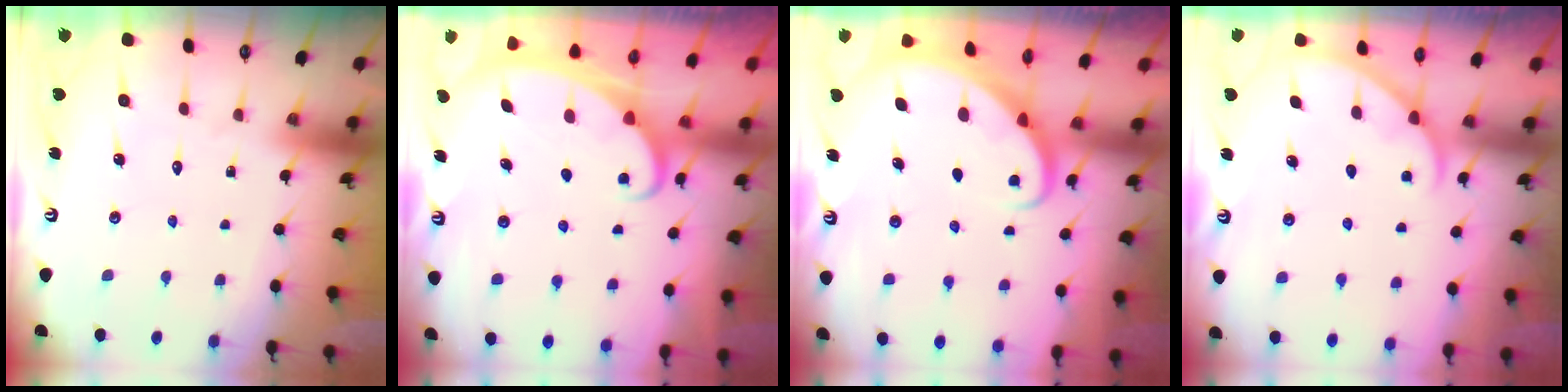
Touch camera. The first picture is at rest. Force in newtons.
{"total": 2.5, "press": 2.5, "slide": 0.3}
{"total": 2.3, "press": 2.3, "slide": 0.2}
{"total": 2.9, "press": 2.8, "slide": 0.3}